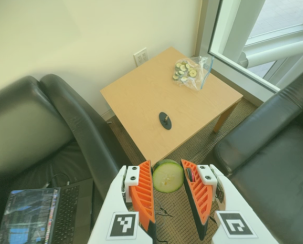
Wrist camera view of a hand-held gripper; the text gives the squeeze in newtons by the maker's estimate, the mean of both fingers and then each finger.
{"total": 8.4, "left": 8.3, "right": 8.5}